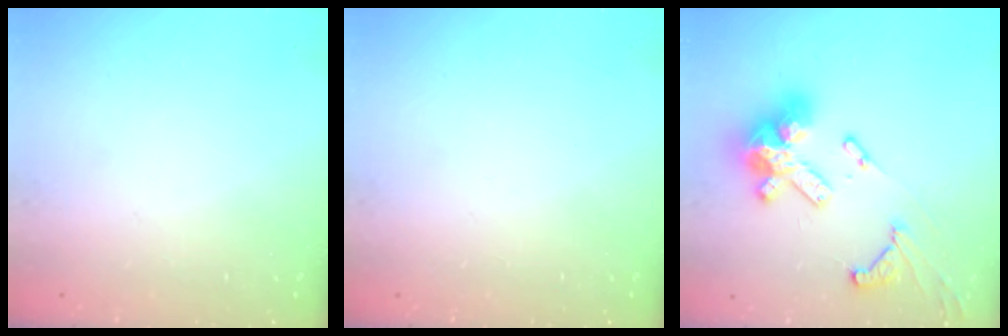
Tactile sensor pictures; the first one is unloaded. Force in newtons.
{"total": 0.0}
{"total": 18.7, "press": 18.6, "slide": 1.9}